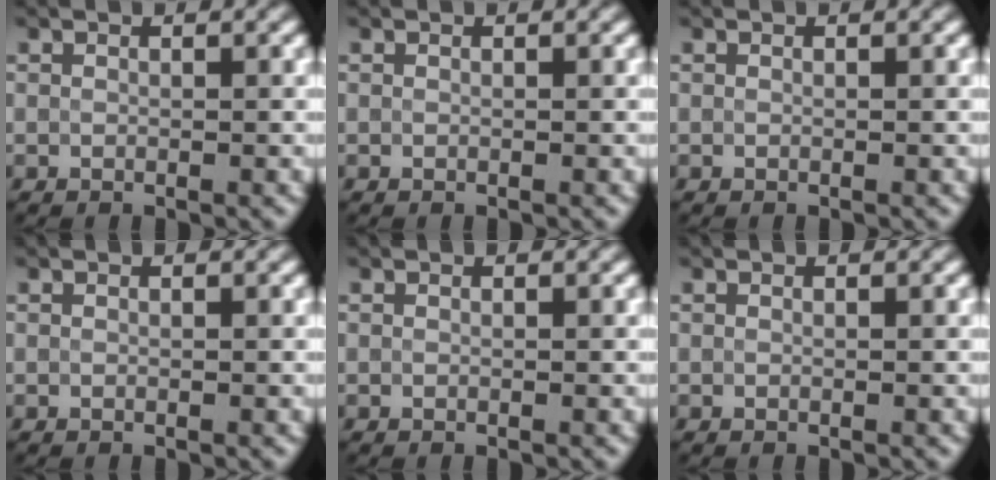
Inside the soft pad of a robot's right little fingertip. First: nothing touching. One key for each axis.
{"total": 0.0}
{"total": 0.0}
{"total": 0.0}
{"total": 0.0}
{"total": 0.0}